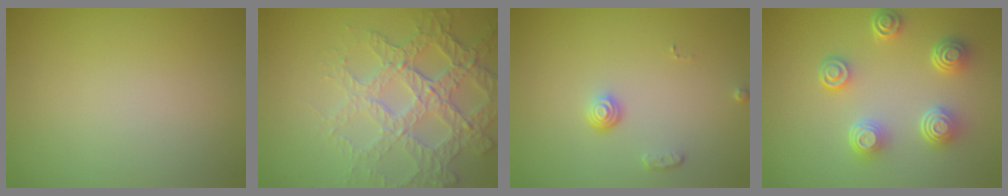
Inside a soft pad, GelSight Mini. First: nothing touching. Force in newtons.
{"total": 6.8, "press": 5.1, "slide": 4.5}
{"total": 1.3, "press": 1.0, "slide": 0.9}
{"total": 4.7, "press": 3.6, "slide": 3.1}